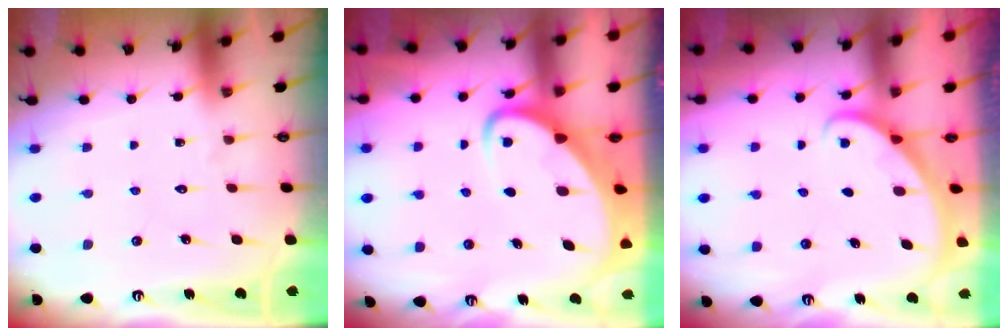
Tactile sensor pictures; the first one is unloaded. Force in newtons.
{"total": 5.7, "press": 5.6, "slide": 0.6}
{"total": 2.0, "press": 2.0, "slide": 0.1}